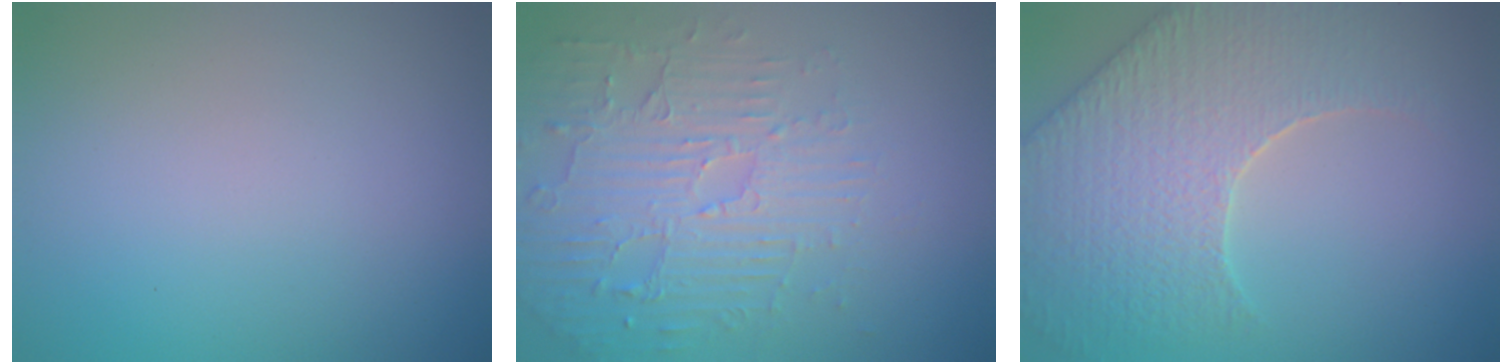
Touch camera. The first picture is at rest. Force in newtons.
{"total": 5.3, "press": 3.8, "slide": 3.7}
{"total": 7.1, "press": 5.9, "slide": 4.0}